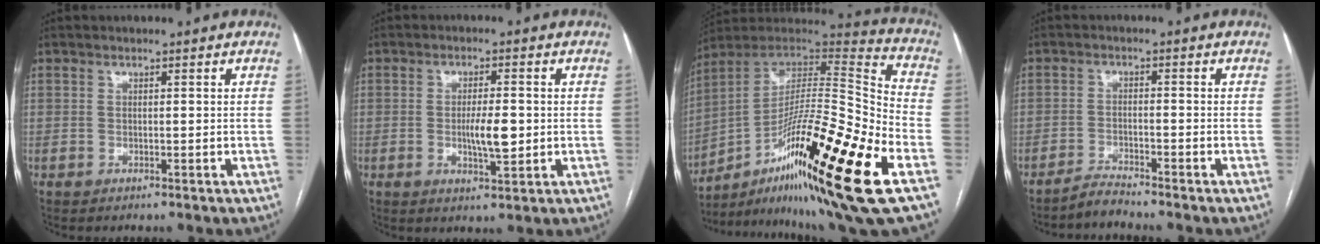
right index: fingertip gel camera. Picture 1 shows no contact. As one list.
[{"total": 5.2, "force": [-0.5, 1.2, 5.1], "torque": [-0.090, -0.005, -0.006]}, {"total": 29.2, "force": [-12.7, 2.0, 26.2], "torque": [-0.400, -0.024, -0.213]}, {"total": 2.6, "force": [-2.6, -0.5, 0.0], "torque": [0.000, -0.015, -0.049]}]